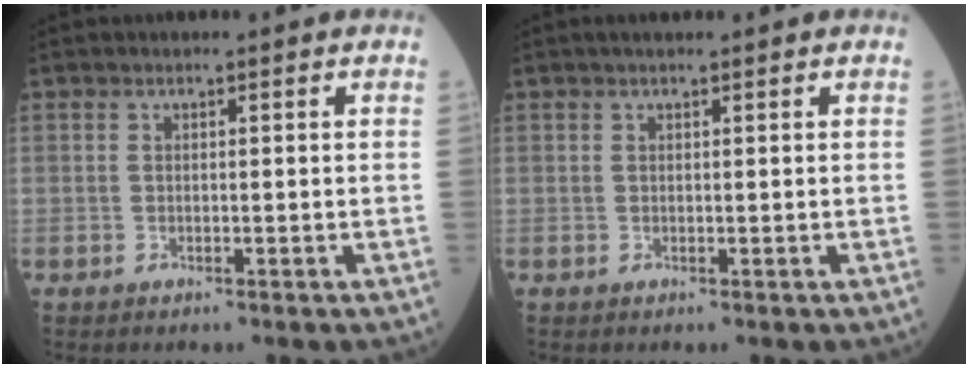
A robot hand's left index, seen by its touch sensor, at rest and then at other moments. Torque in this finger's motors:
{"motor_torque": [0.16, -0.11, 0.02, 0.01]}